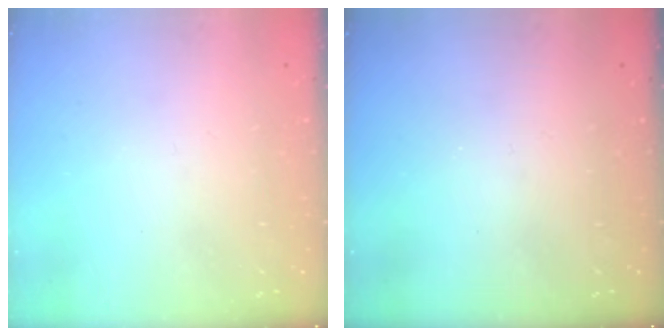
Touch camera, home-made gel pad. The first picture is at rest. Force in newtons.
{"total": 0.0}